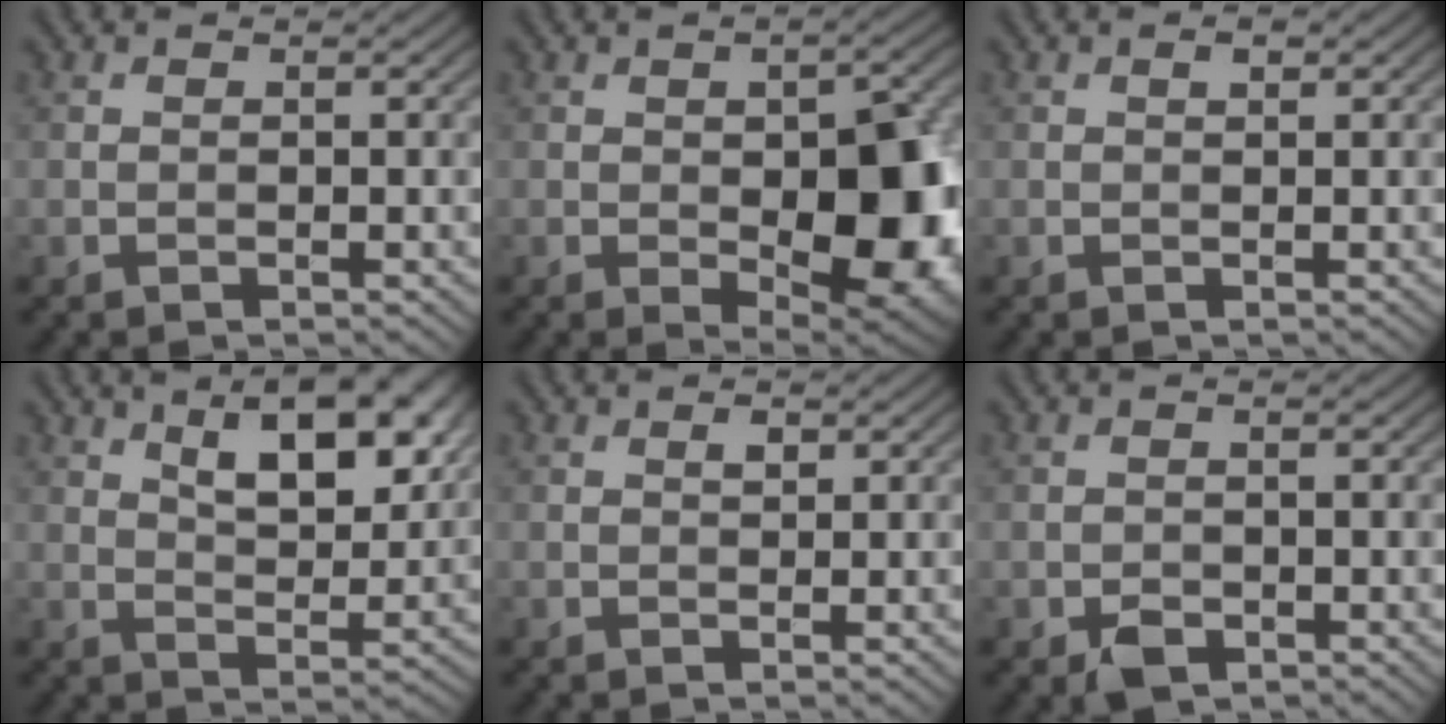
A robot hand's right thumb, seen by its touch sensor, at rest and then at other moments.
{"total": 11.9, "force": [-1.7, 6.2, 10.0], "torque": [-0.128, -0.015, -0.016]}
{"total": 0.8, "force": [0.4, 0.4, 0.6], "torque": [-0.007, -0.001, 0.005]}
{"total": 10.6, "force": [5.3, 4.6, 8.0], "torque": [-0.116, 0.005, 0.082]}
{"total": 1.0, "force": [0.5, 0.5, 0.7], "torque": [-0.011, -0.003, 0.009]}
{"total": 1.8, "force": [-1.0, 1.2, 0.9], "torque": [-0.018, -0.004, -0.019]}